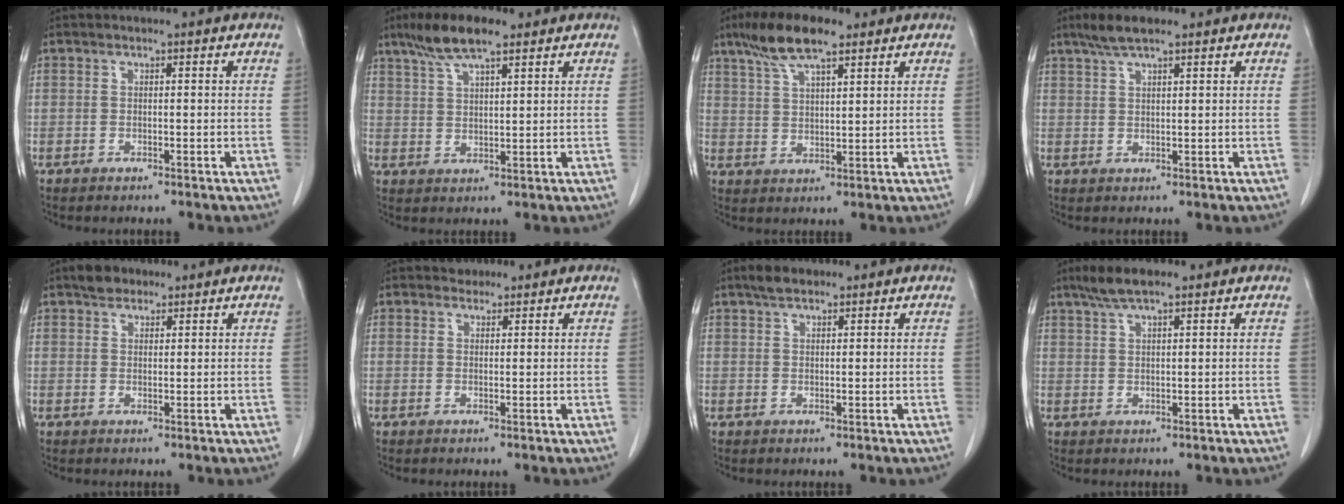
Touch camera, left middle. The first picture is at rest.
{"total": 7.9, "force": [5.6, 1.6, 5.3], "torque": [-0.109, 0.014, 0.104]}
{"total": 9.1, "force": [6.3, 2.0, 6.2], "torque": [-0.125, 0.016, 0.115]}
{"total": 4.5, "force": [3.3, 0.8, 3.0], "torque": [-0.065, 0.012, 0.064]}
{"total": 3.0, "force": [2.3, 1.7, 1.0], "torque": [-0.020, 0.009, 0.037]}
{"total": 1.5, "force": [1.2, 0.9, 0.0], "torque": [0.001, 0.002, 0.016]}
{"total": 2.8, "force": [2.2, 1.1, 1.4], "torque": [-0.030, 0.008, 0.037]}
{"total": 4.9, "force": [3.6, 0.9, 3.2], "torque": [-0.070, 0.012, 0.069]}